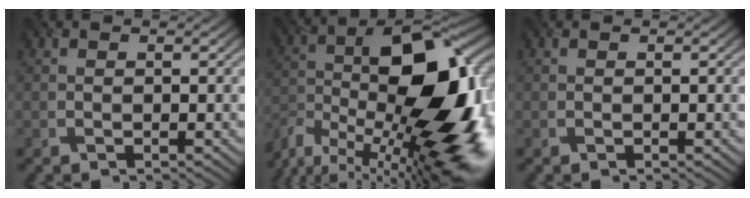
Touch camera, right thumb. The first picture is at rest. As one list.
[{"total": 18.1, "force": [-6.0, 9.0, 14.5], "torque": [-0.249, -0.002, -0.116]}, {"total": 0.0}]